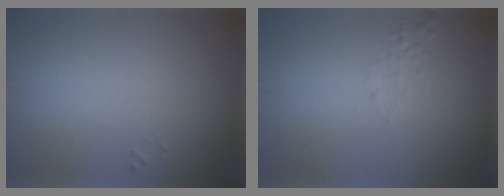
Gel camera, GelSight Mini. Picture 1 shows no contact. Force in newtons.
{"total": 0.8, "press": 0.8, "slide": 0.1}